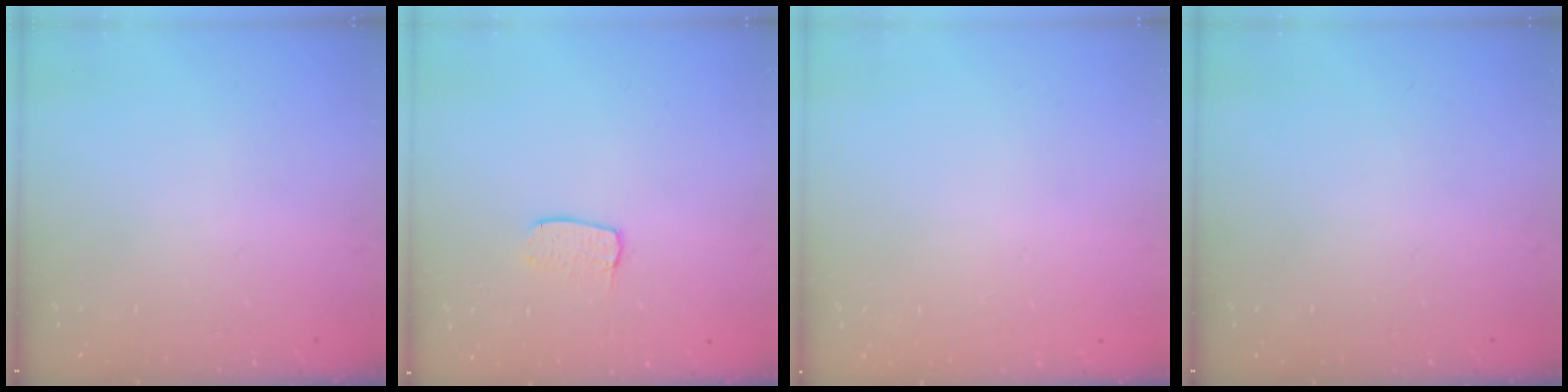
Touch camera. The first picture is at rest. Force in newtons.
{"total": 6.0, "press": 6.0, "slide": 0.5}
{"total": 0.0}
{"total": 0.0}